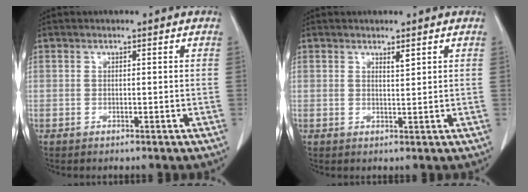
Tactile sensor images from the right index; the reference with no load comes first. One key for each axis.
{"total": 1.2, "fx": 0.8, "fy": 0.1, "fz": 0.8, "tx": -0.018, "ty": -0.005, "tz": 0.015}